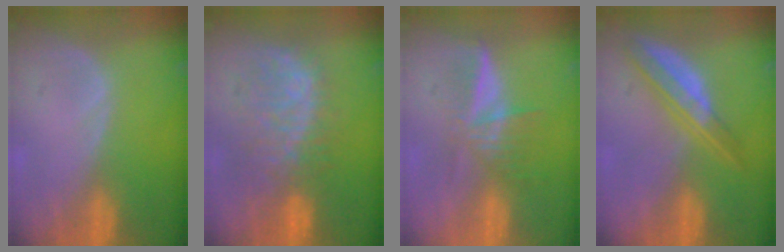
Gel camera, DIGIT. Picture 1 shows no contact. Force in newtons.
{"total": 9.4, "press": 8.9, "slide": 3.0}
{"total": 6.1, "press": 5.3, "slide": 3.0}
{"total": 6.6, "press": 5.6, "slide": 3.4}